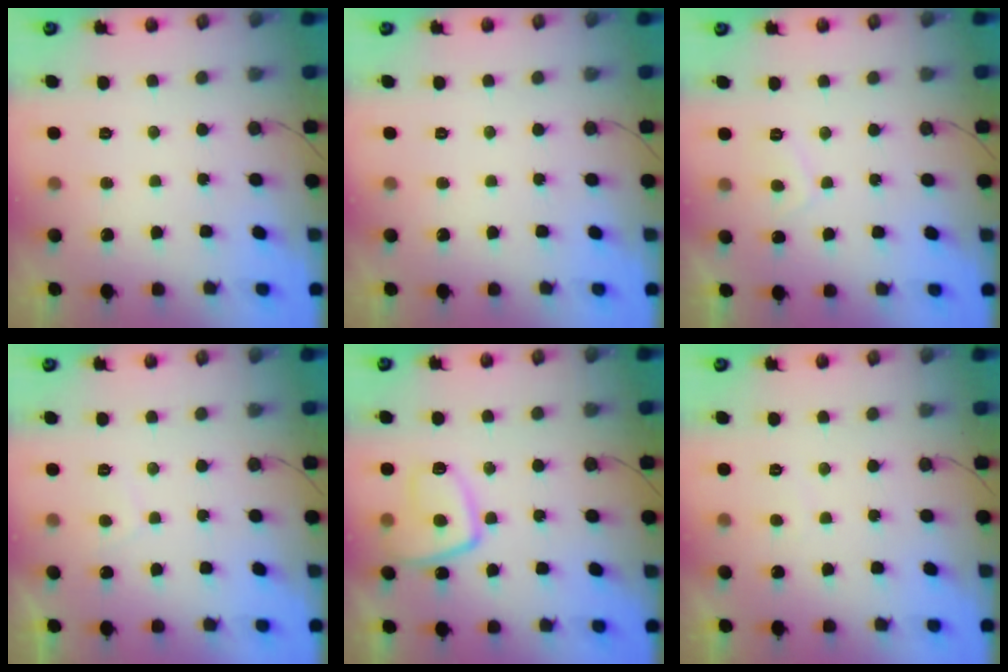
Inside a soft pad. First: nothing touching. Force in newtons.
{"total": 0.0}
{"total": 1.6, "press": 1.4, "slide": 0.7}
{"total": 1.1, "press": 0.9, "slide": 0.6}
{"total": 10.4, "press": 10.3, "slide": 1.1}
{"total": 0.0}